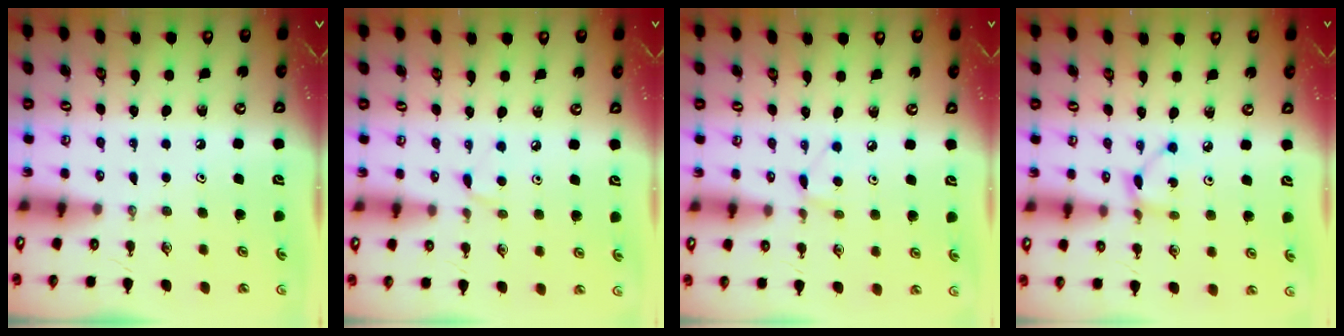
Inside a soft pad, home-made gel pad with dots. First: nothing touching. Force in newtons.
{"total": 5.1, "press": 5.1, "slide": 0.5}
{"total": 4.6, "press": 4.5, "slide": 0.6}
{"total": 2.7, "press": 2.7, "slide": 0.1}